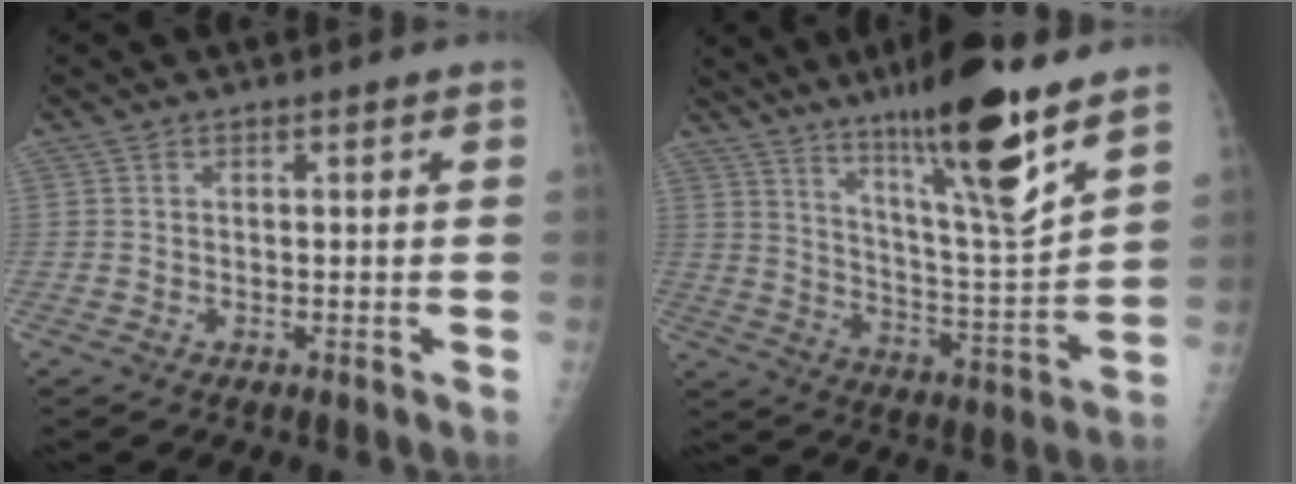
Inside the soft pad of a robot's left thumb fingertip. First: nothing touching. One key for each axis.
{"total": 18.8, "fx": 12.2, "fy": 1.8, "fz": 14.1, "tx": -0.209, "ty": -0.073, "tz": 0.203}